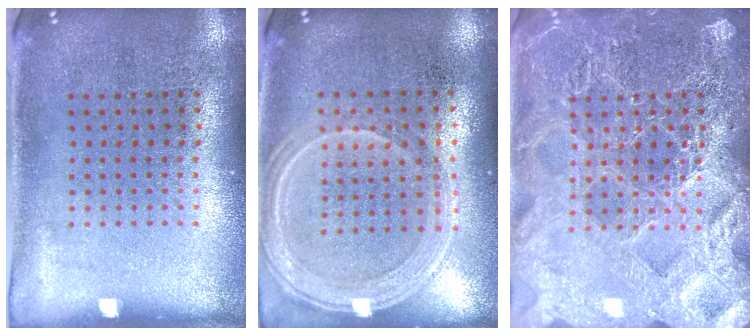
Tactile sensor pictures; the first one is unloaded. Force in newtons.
{"total": 1.2, "press": 1.1, "slide": 0.3}
{"total": 6.2, "press": 6.1, "slide": 0.9}